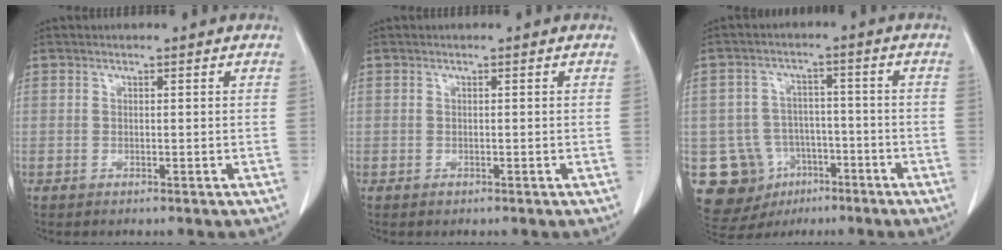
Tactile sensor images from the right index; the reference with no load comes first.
{"total": 0.0}
{"total": 12.1, "force": [-5.0, 10.5, 3.1], "torque": [-0.065, 0.034, -0.064]}